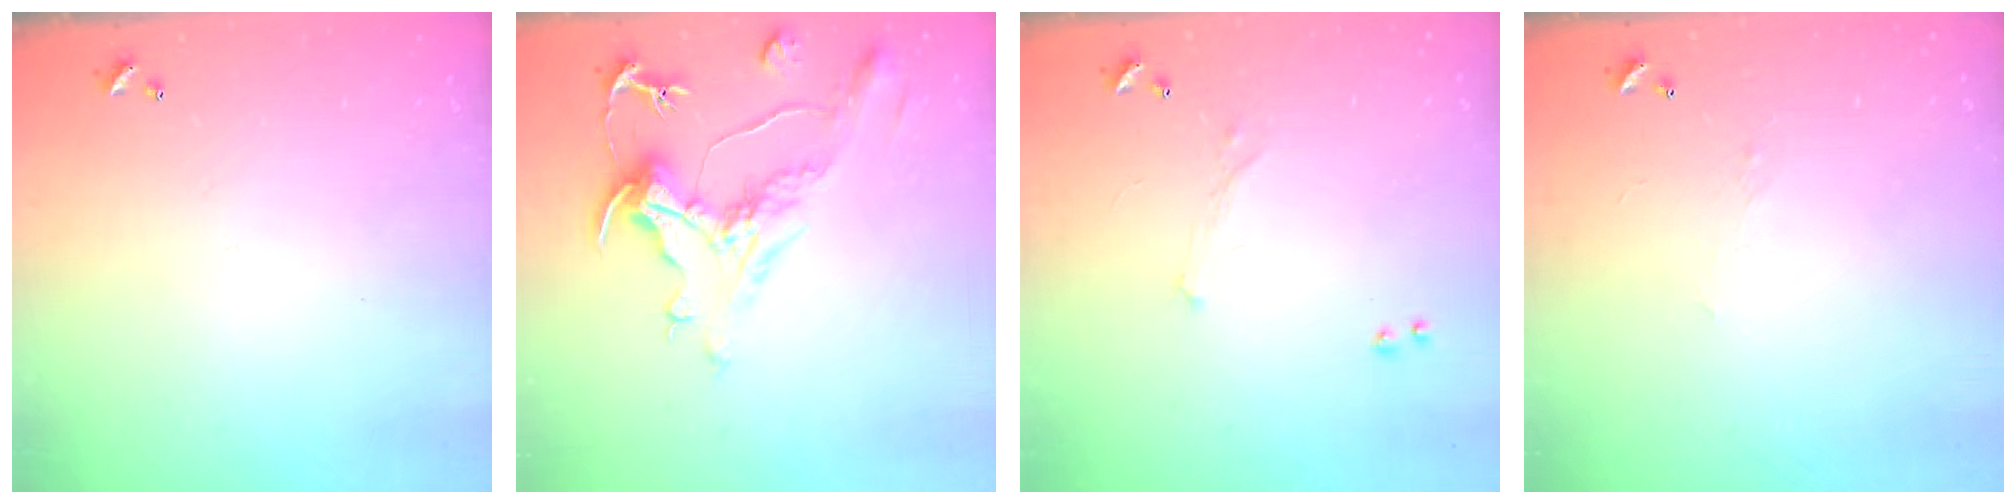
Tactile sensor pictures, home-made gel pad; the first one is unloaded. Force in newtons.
{"total": 1.6, "press": 0.0, "slide": 1.6}
{"total": 0.7, "press": 0.3, "slide": 0.6}
{"total": 2.2, "press": 2.0, "slide": 0.8}